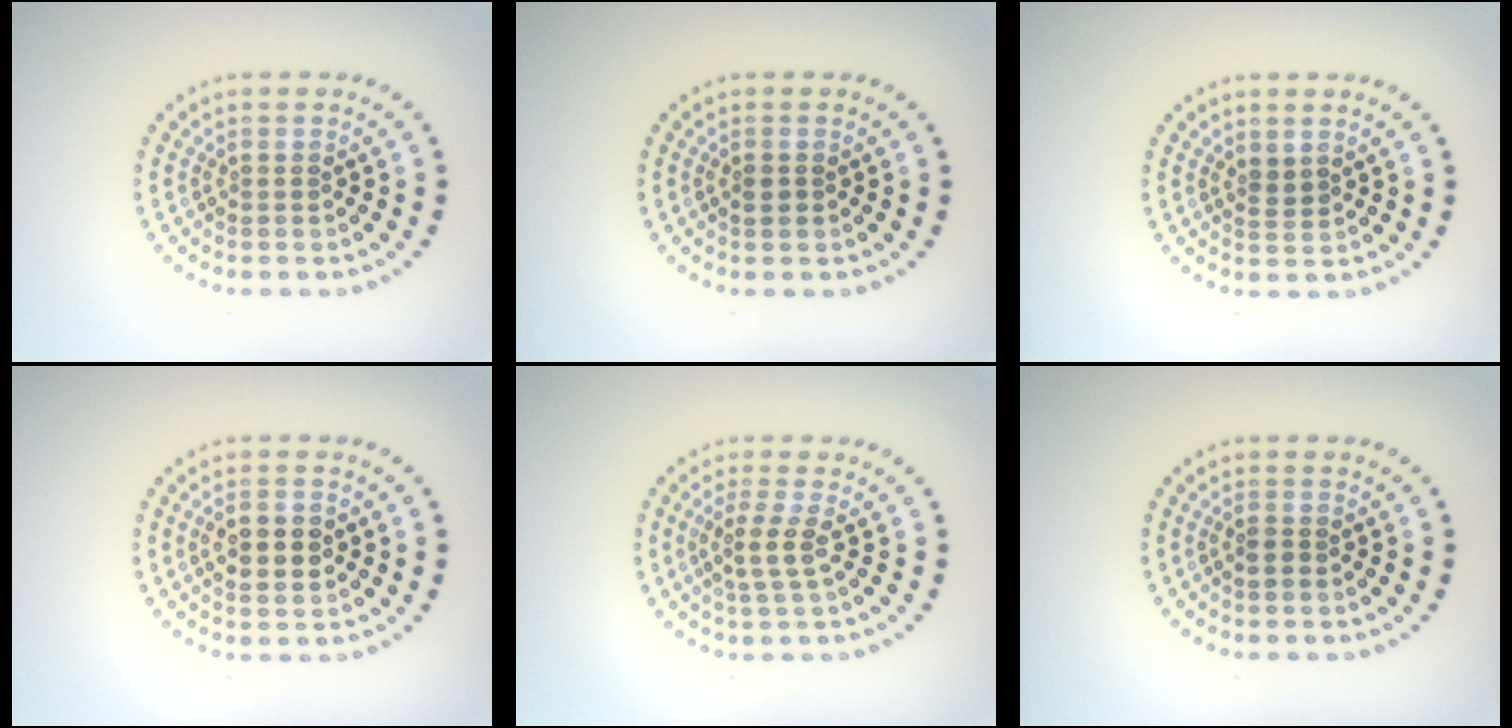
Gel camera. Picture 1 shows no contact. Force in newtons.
{"total": 1.0, "press": 0.9, "slide": 0.3}
{"total": 1.2, "press": 1.0, "slide": 0.6}
{"total": 2.6, "press": 2.6, "slide": 0.0}
{"total": 2.2, "press": 1.7, "slide": 1.4}
{"total": 0.8, "press": 0.7, "slide": 0.4}